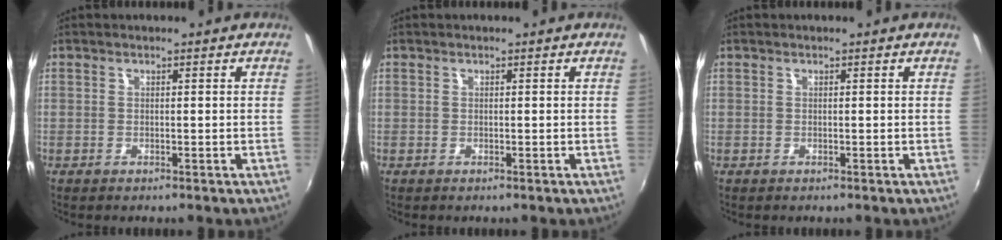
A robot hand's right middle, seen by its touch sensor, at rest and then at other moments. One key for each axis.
{"total": 0.0}
{"total": 0.0}